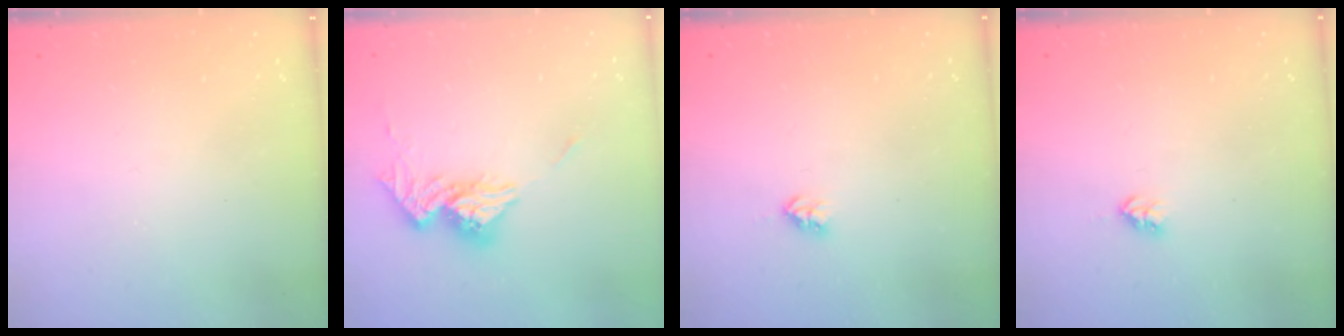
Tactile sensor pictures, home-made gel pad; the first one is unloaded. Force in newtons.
{"total": 13.6, "press": 13.5, "slide": 1.6}
{"total": 2.9, "press": 2.8, "slide": 0.5}
{"total": 2.9, "press": 2.8, "slide": 0.5}